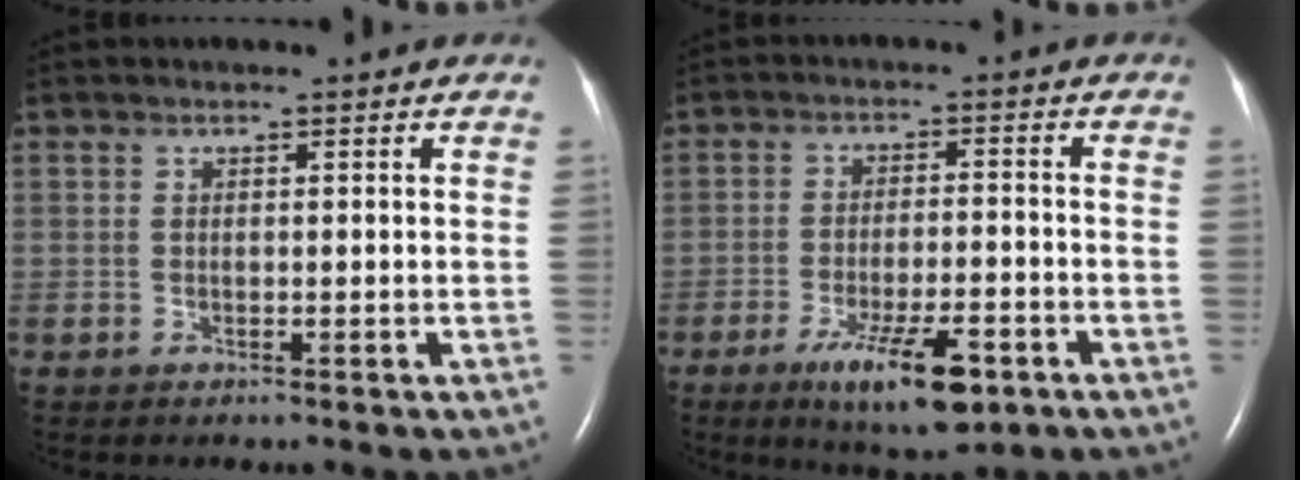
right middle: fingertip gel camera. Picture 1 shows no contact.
{"total": 10.3, "force": [-5.7, 2.4, 8.3], "torque": [-0.144, -0.016, -0.084]}